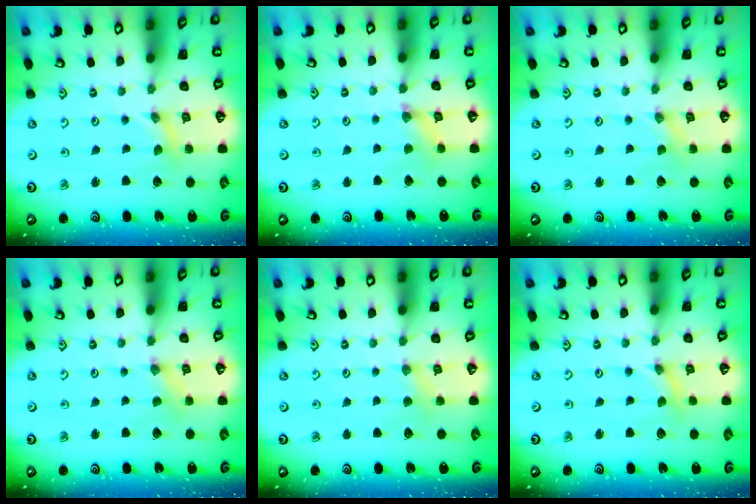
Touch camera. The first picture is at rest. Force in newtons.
{"total": 2.0, "press": 2.0, "slide": 0.4}
{"total": 0.0}
{"total": 1.0, "press": 1.0, "slide": 0.2}
{"total": 3.6, "press": 3.6, "slide": 0.6}
{"total": 0.6, "press": 0.5, "slide": 0.1}